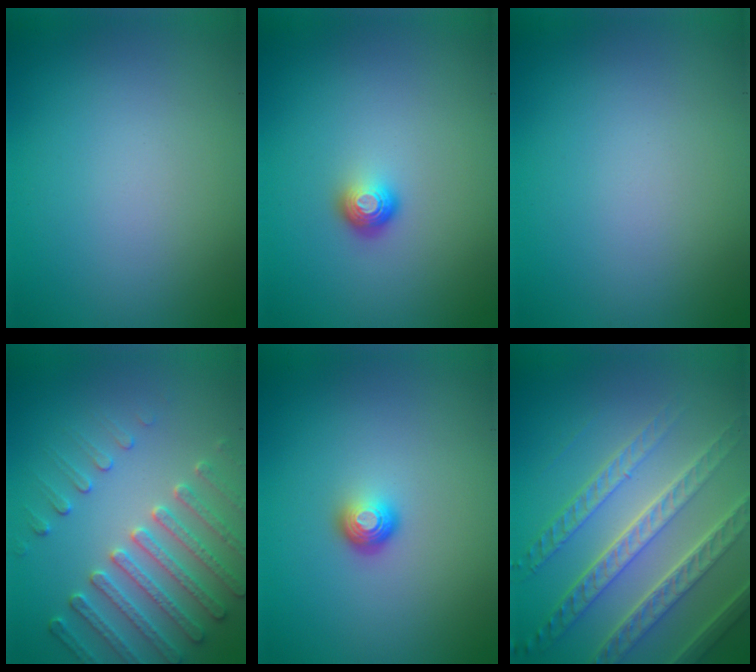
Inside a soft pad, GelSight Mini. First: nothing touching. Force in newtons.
{"total": 1.6, "press": 1.1, "slide": 1.2}
{"total": 0.0}
{"total": 4.4, "press": 4.3, "slide": 1.2}
{"total": 1.8, "press": 1.1, "slide": 1.5}
{"total": 7.4, "press": 5.3, "slide": 5.2}